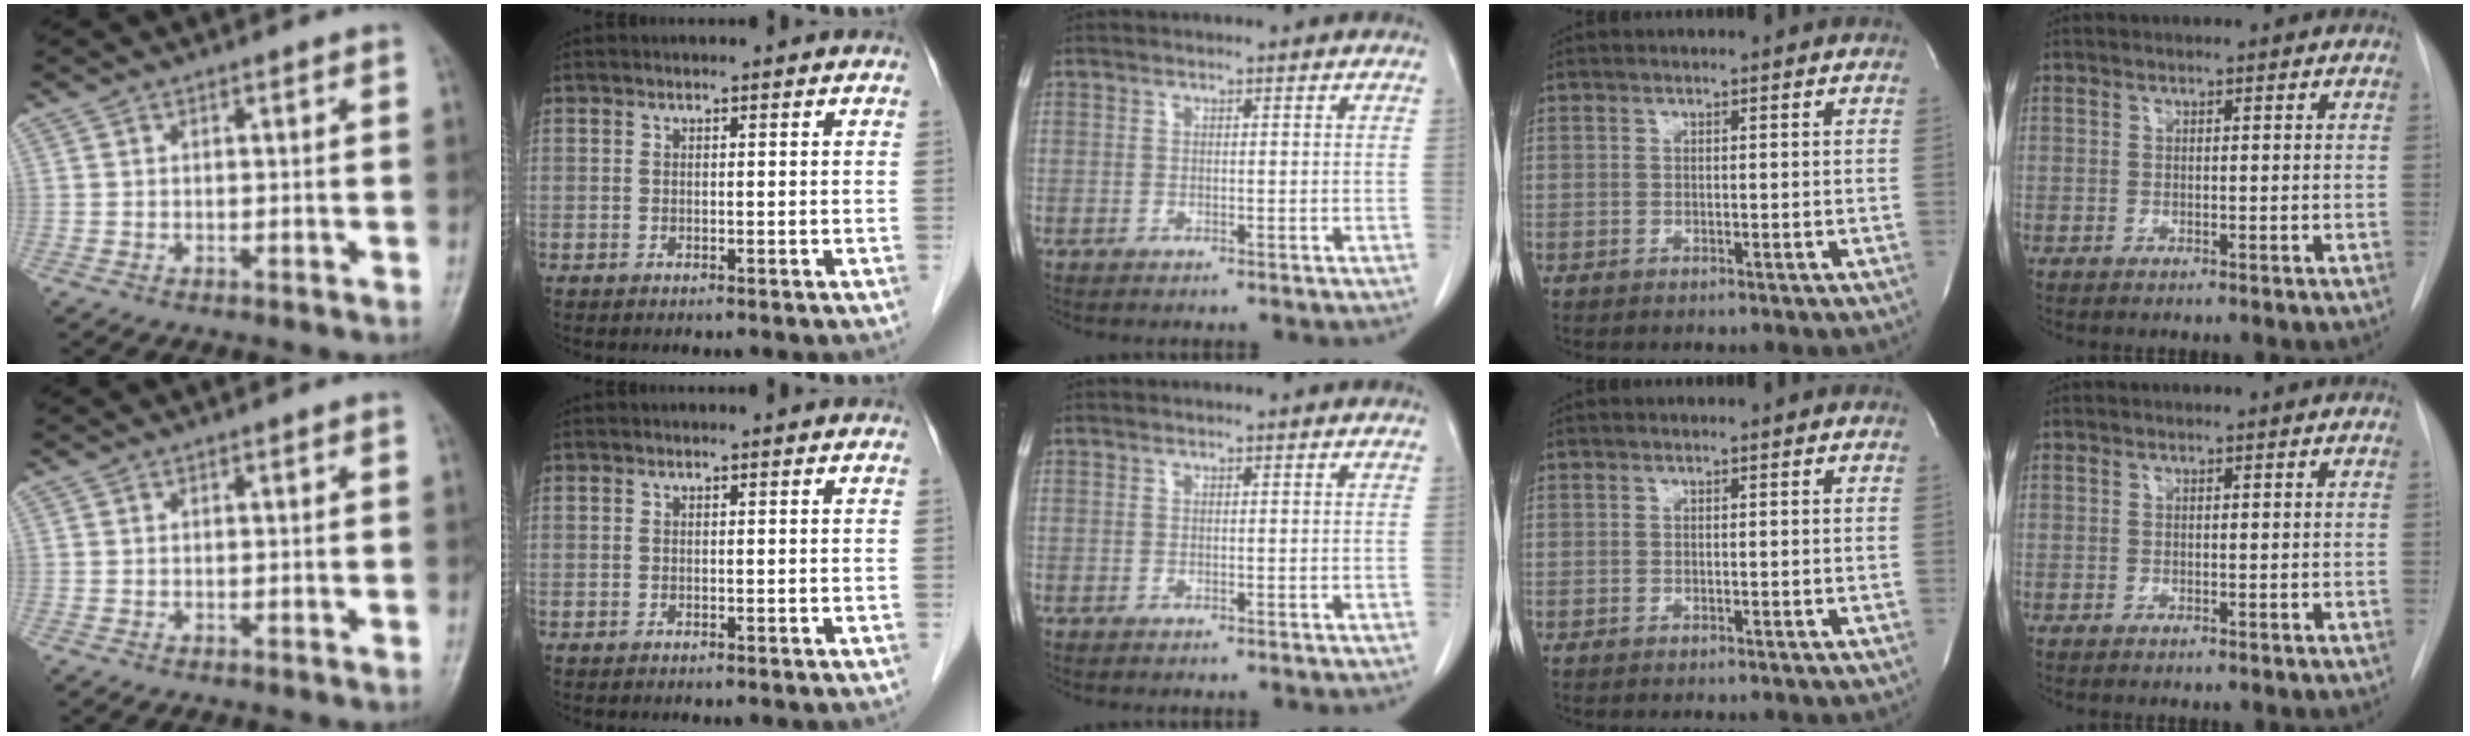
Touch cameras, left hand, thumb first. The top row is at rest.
{}